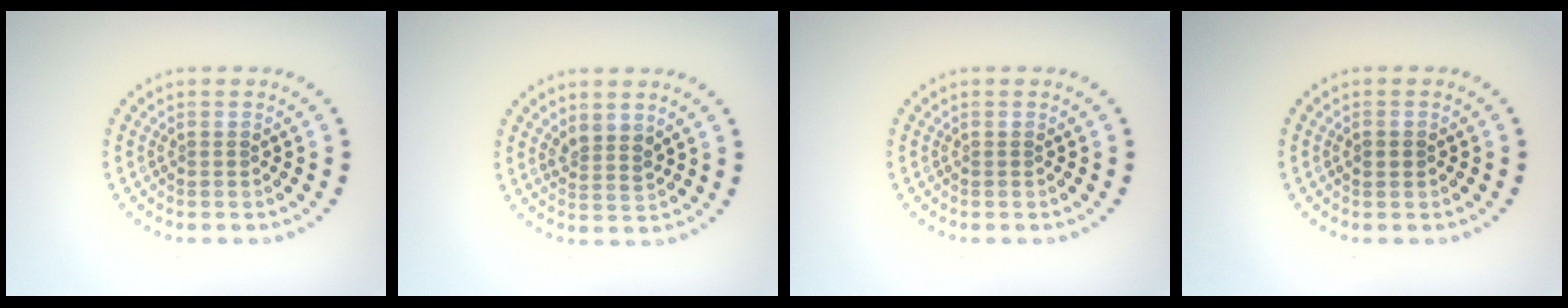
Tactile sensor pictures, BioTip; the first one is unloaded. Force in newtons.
{"total": 1.9, "press": 1.6, "slide": 1.0}
{"total": 0.0}
{"total": 1.1, "press": 1.1, "slide": 0.2}